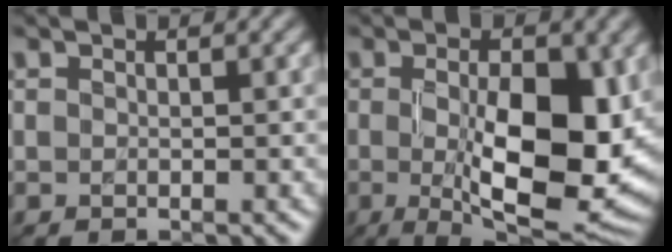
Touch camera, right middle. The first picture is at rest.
{"total": 12.3, "force": [-0.7, 4.8, 11.2], "torque": [-0.172, -0.016, -0.005]}